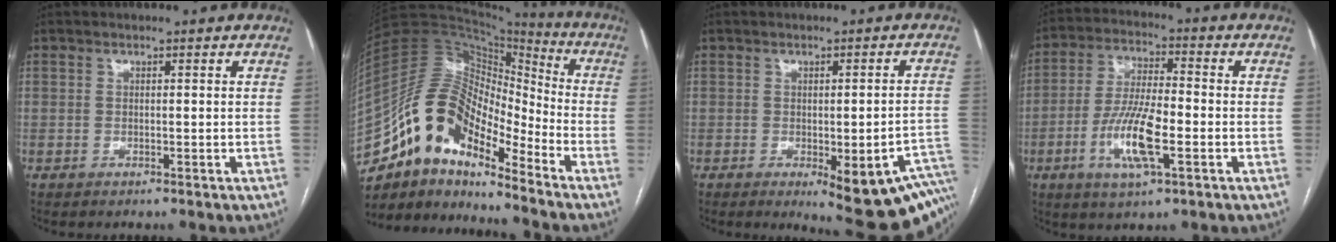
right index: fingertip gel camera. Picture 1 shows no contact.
{"total": 16.6, "force": [-11.0, 6.4, 10.6], "torque": [-0.195, 0.049, -0.198]}
{"total": 15.8, "force": [-9.1, 4.1, 12.2], "torque": [-0.062, 0.002, -0.100]}
{"total": 10.9, "force": [-3.5, 2.3, 10.1], "torque": [-0.204, -0.005, -0.063]}